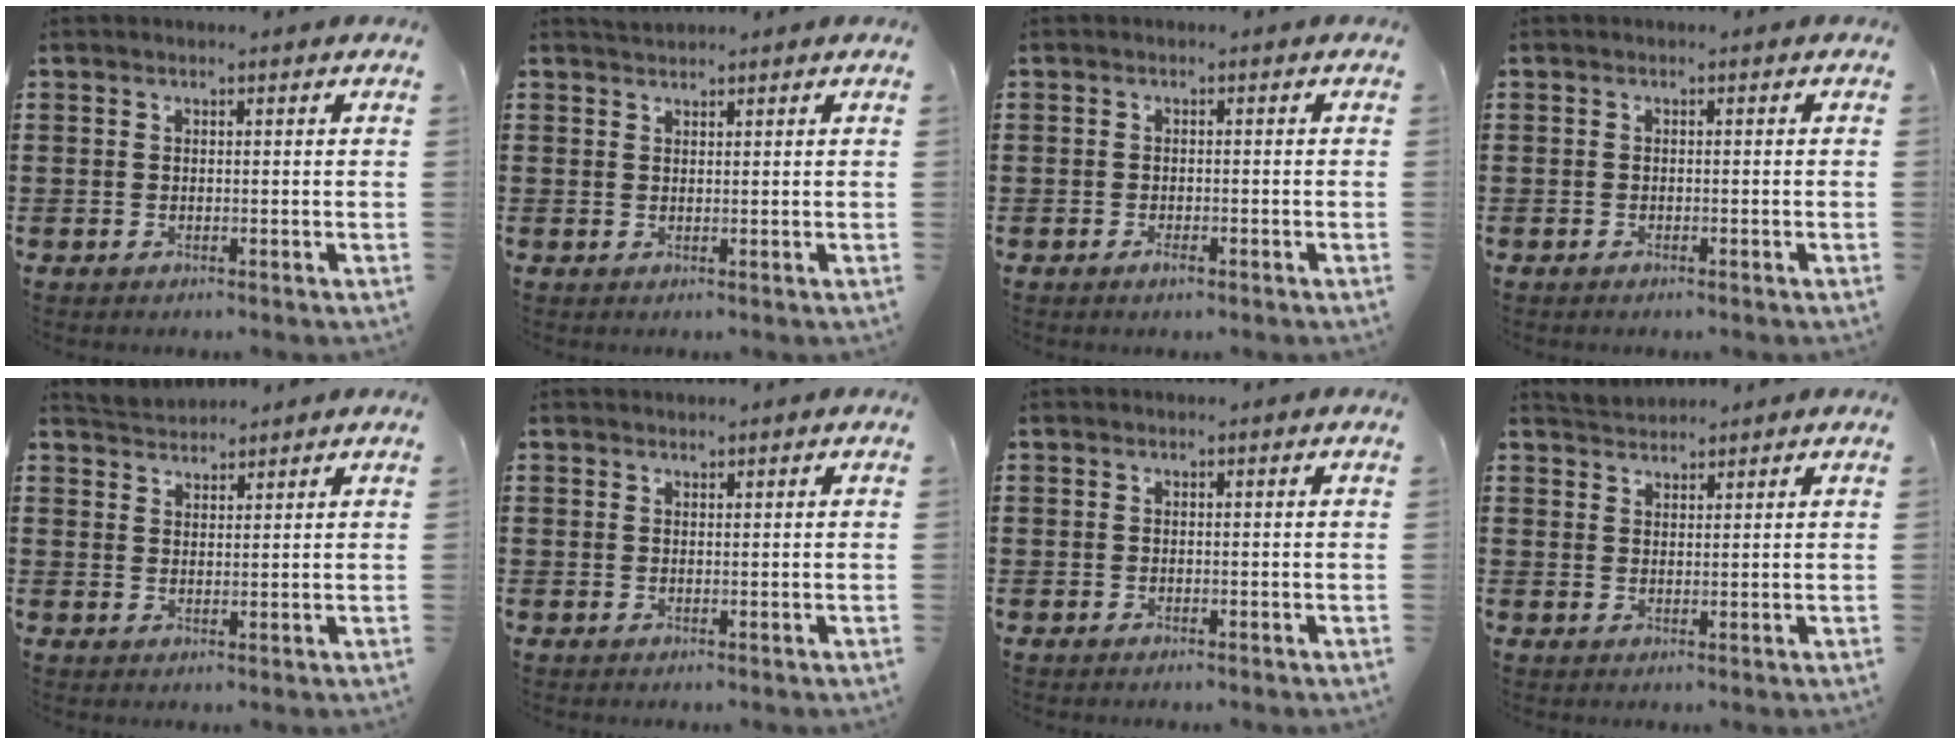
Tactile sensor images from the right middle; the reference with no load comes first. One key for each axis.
{"total": 0.6, "fx": 0.6, "fy": 0.1, "fz": 0.0, "tx": 0.000, "ty": 0.003, "tz": 0.011}
{"total": 1.2, "fx": -0.8, "fy": 0.4, "fz": 0.8, "tx": -0.017, "ty": -0.003, "tz": -0.014}
{"total": 0.5, "fx": -0.5, "fy": 0.1, "fz": 0.2, "tx": -0.005, "ty": -0.002, "tz": -0.009}
{"total": 2.2, "fx": 2.1, "fy": 0.2, "fz": -0.4, "tx": 0.001, "ty": -0.005, "tz": 0.042}
{"total": 0.0}
{"total": 0.0}
{"total": 1.7, "fx": 1.6, "fy": 0.1, "fz": -0.3, "tx": 0.000, "ty": 0.000, "tz": 0.033}